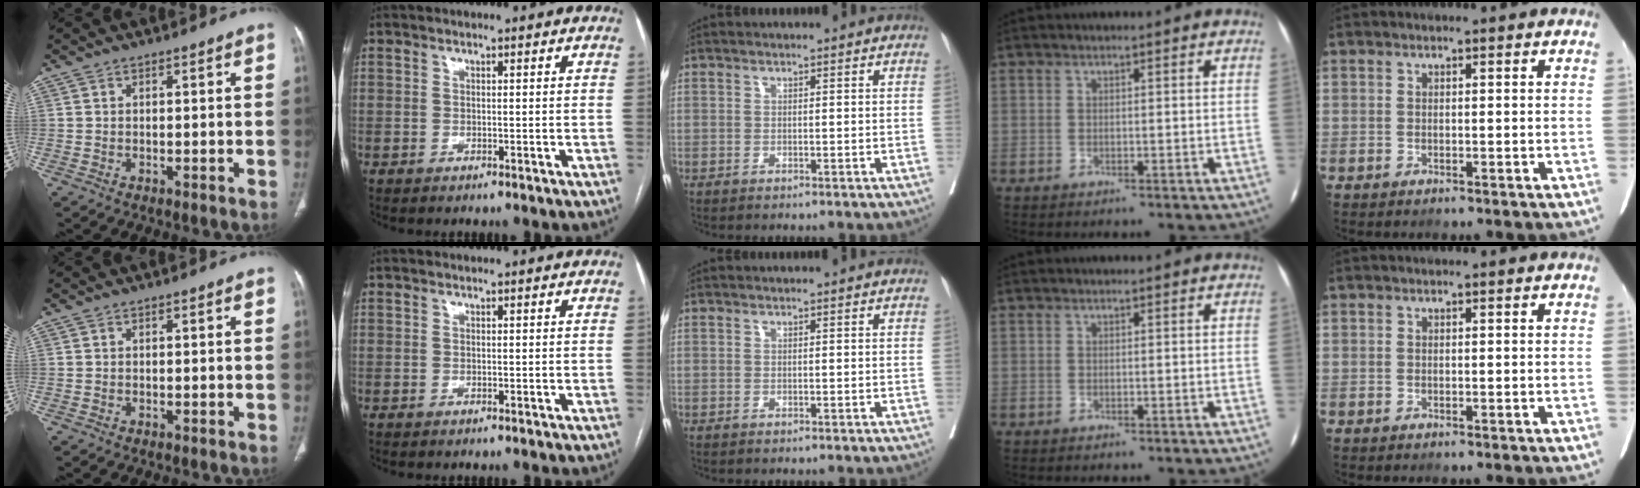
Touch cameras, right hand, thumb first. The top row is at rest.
{}